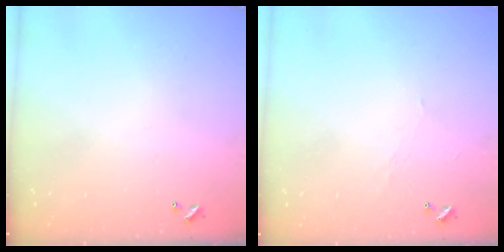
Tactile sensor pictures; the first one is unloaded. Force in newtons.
{"total": 1.7, "press": 1.7, "slide": 0.4}